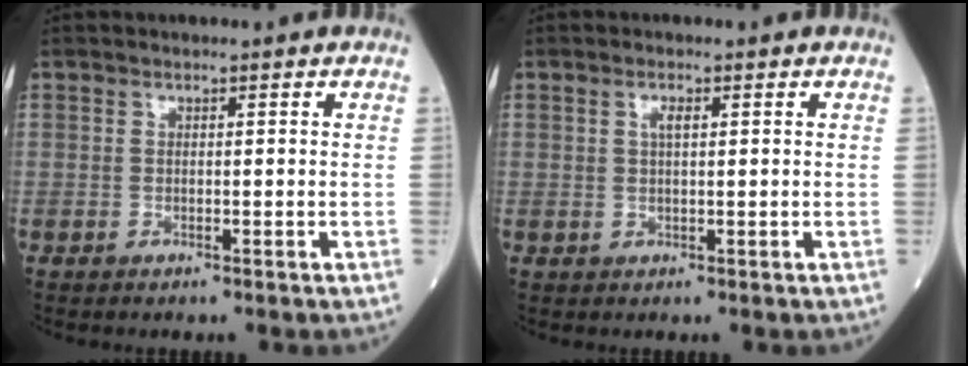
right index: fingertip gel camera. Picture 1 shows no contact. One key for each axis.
{"total": 1.4, "fx": 0.5, "fy": 0.4, "fz": 1.3, "tx": -0.025, "ty": 0.002, "tz": 0.009}